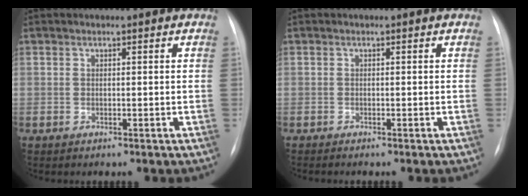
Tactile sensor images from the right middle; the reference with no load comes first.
{"total": 0.7, "force": [-0.6, -0.1, 0.4], "torque": [-0.009, -0.004, -0.007]}